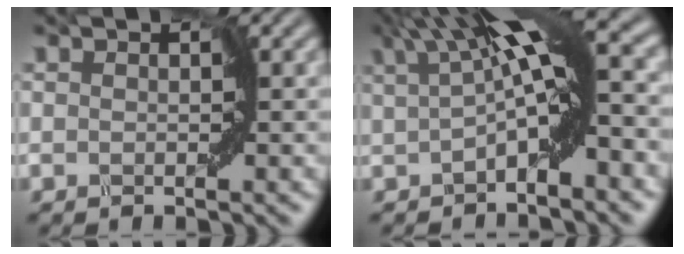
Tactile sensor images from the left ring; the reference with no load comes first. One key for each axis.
{"total": 5.6, "fx": 0.3, "fy": 0.5, "fz": 5.6, "tx": -0.092, "ty": 0.016, "tz": 0.000}